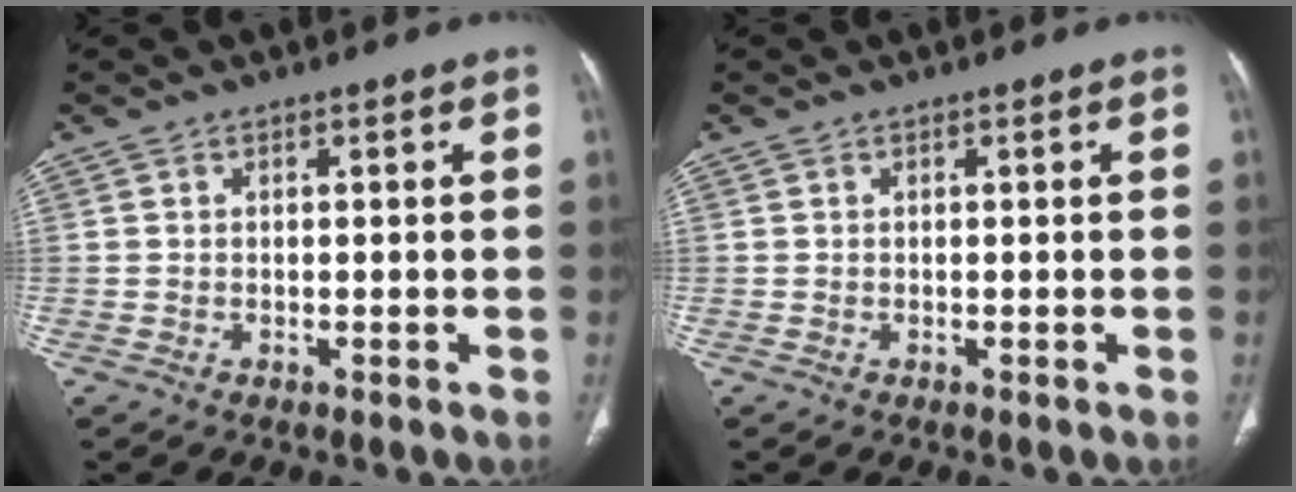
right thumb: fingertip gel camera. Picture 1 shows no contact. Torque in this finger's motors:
{"motor_torque": [0.10, -0.11, 0.19, -0.04, 0.02]}